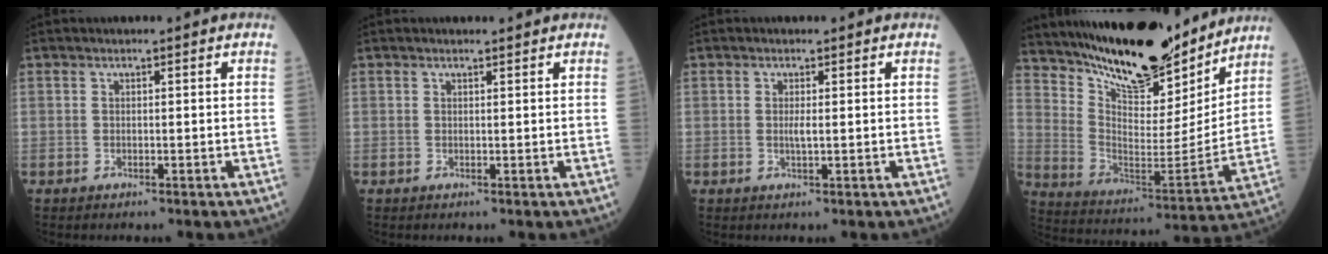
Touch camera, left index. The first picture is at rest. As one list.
[{"total": 0.7, "force": [0.7, 0.0, 0.0], "torque": [-0.008, 0.000, 0.010]}, {"total": 1.2, "force": [0.1, 0.1, 1.2], "torque": [-0.028, -0.002, 0.002]}, {"total": 20.3, "force": [17.7, 4.9, 8.8], "torque": [-0.152, -0.026, 0.287]}]